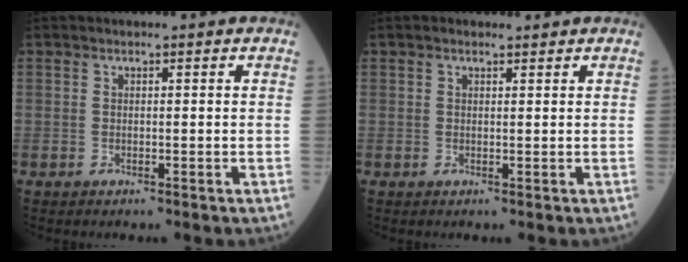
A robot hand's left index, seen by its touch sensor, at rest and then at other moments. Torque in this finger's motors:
{"motor_torque": [0.46, -0.64, 0.07, 0.00]}